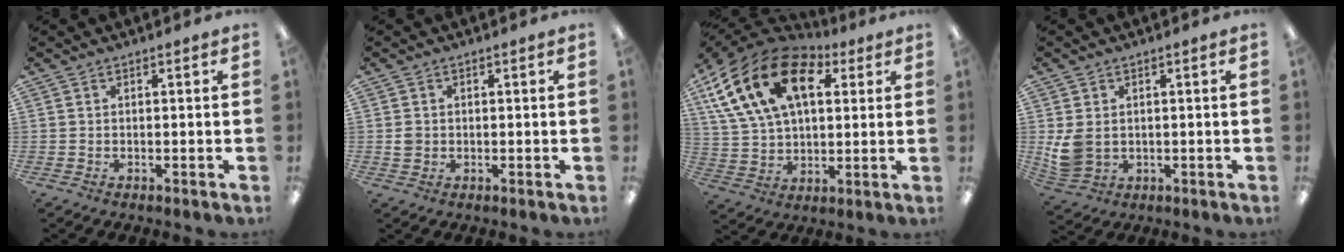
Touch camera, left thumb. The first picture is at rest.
{"total": 2.1, "force": [-0.1, 2.1, 0.6], "torque": [-0.003, 0.000, -0.004]}
{"total": 21.8, "force": [9.7, 13.1, 14.6], "torque": [-0.296, -0.029, 0.171]}
{"total": 5.9, "force": [0.7, 4.8, 3.3], "torque": [-0.068, 0.003, 0.018]}